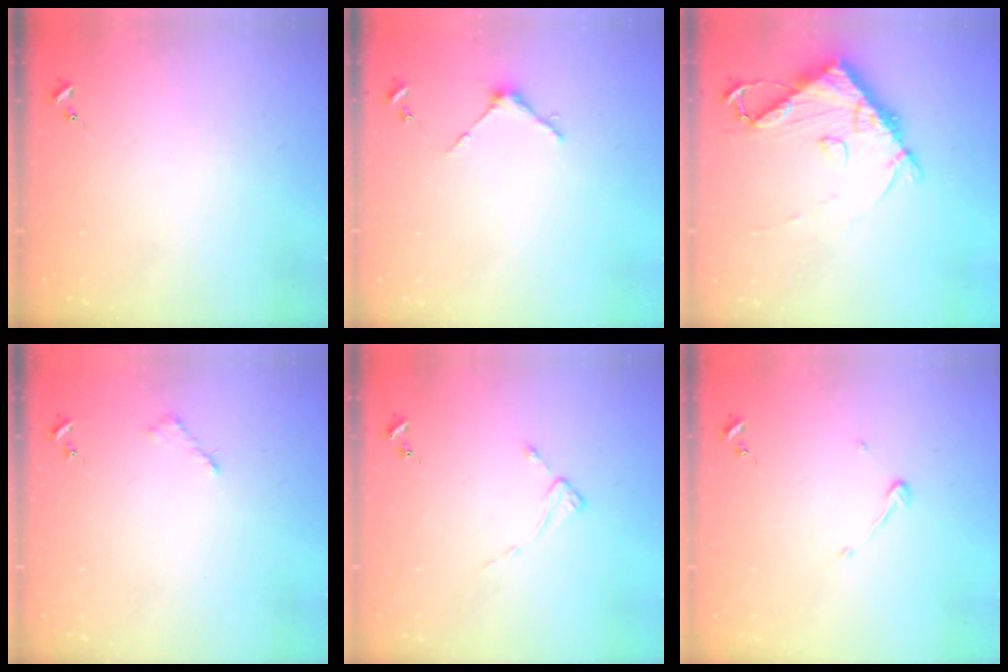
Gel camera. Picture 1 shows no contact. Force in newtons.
{"total": 4.0, "press": 4.0, "slide": 0.4}
{"total": 11.0, "press": 10.9, "slide": 1.4}
{"total": 2.6, "press": 2.5, "slide": 0.3}
{"total": 1.9, "press": 1.8, "slide": 0.3}
{"total": 3.7, "press": 3.7, "slide": 0.3}